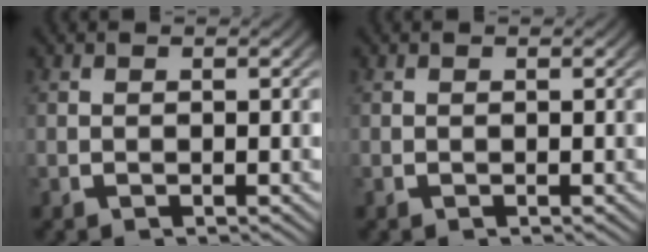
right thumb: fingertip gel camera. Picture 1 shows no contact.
{"total": 0.0}